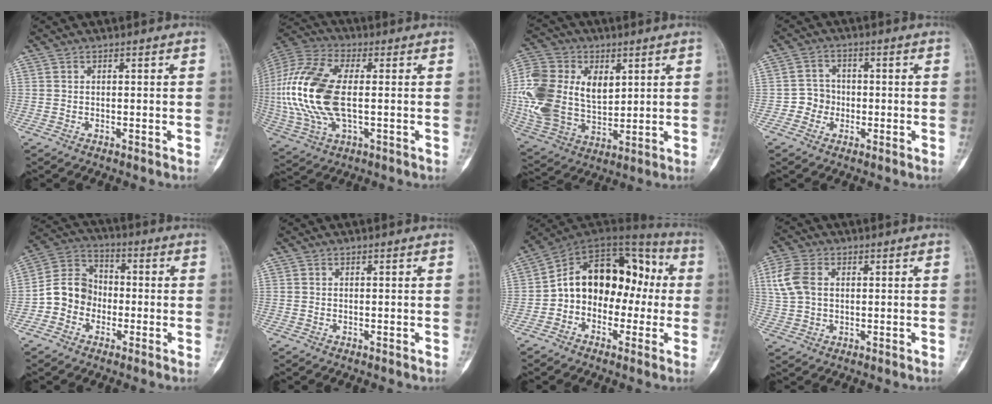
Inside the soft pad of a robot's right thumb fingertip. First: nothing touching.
{"total": 19.7, "force": [-0.1, 9.8, 17.1], "torque": [-0.388, 0.005, 0.000]}
{"total": 20.4, "force": [3.3, 14.0, 14.5], "torque": [-0.301, -0.011, 0.067]}
{"total": 4.1, "force": [-1.1, 3.9, 0.8], "torque": [0.013, 0.013, -0.028]}
{"total": 9.3, "force": [-2.4, 8.0, 4.0], "torque": [-0.051, 0.037, -0.059]}
{"total": 0.0}
{"total": 17.3, "force": [-0.6, 12.2, 12.3], "torque": [-0.138, 0.061, -0.021]}
{"total": 7.8, "force": [1.8, 5.4, 5.3], "torque": [-0.117, 0.007, 0.037]}